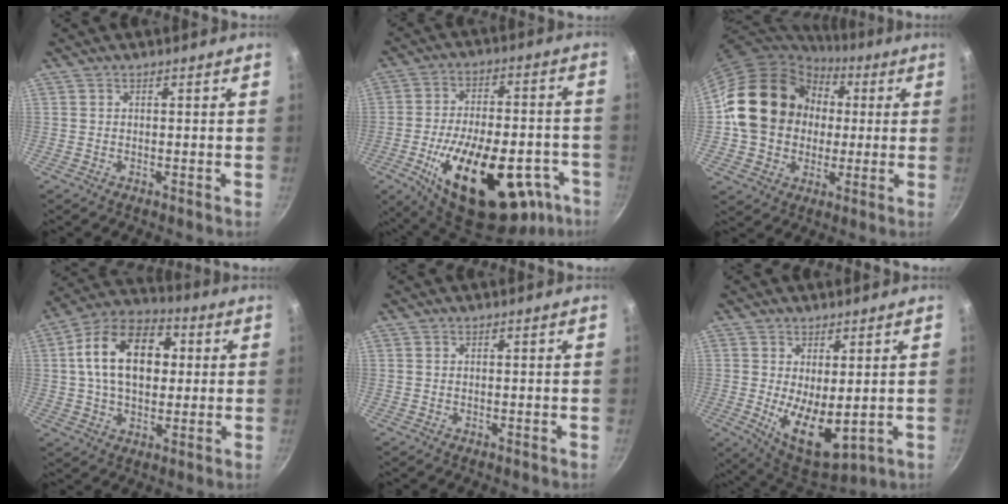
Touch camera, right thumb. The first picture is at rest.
{"total": 30.3, "force": [-12.5, 14.9, 23.2], "torque": [-0.325, 0.034, -0.172]}
{"total": 19.9, "force": [1.8, 16.8, 10.6], "torque": [-0.163, 0.032, 0.030]}
{"total": 17.2, "force": [2.8, 11.3, 12.6], "torque": [-0.179, 0.022, 0.029]}
{"total": 0.0}
{"total": 10.9, "force": [-0.2, 5.1, 9.7], "torque": [-0.137, -0.028, 0.015]}